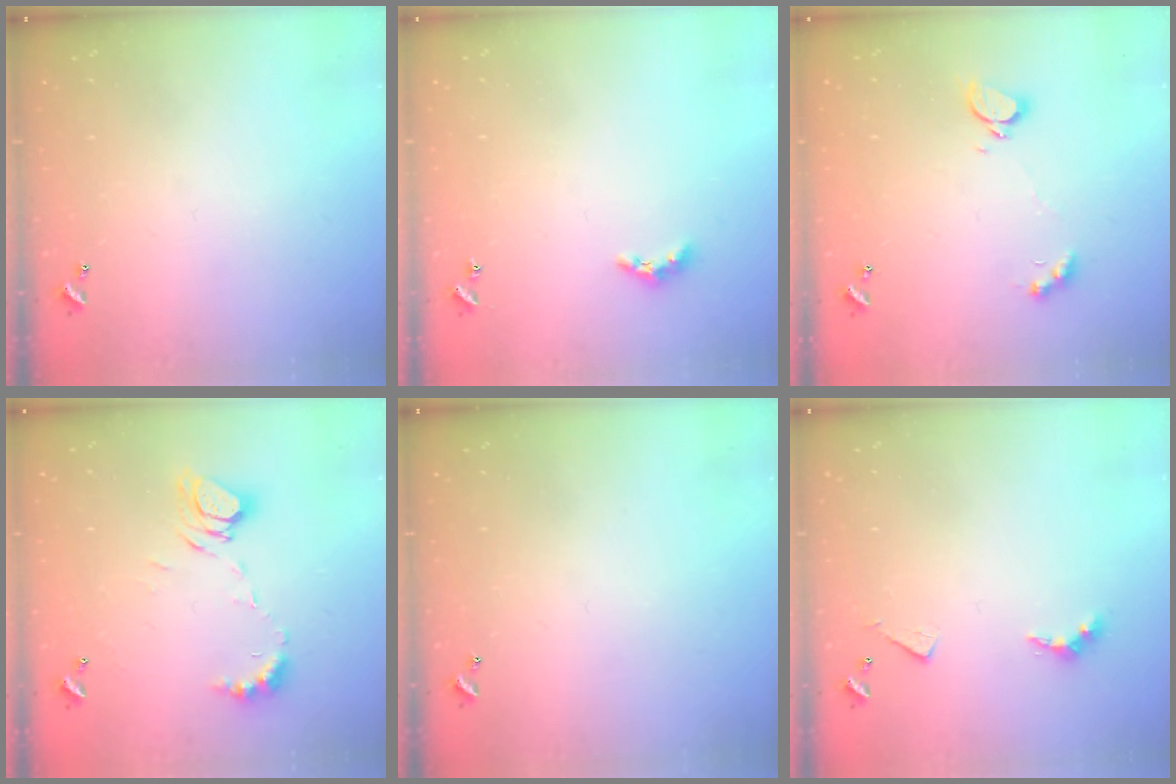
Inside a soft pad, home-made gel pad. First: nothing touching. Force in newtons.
{"total": 3.3, "press": 3.3, "slide": 0.6}
{"total": 2.5, "press": 2.4, "slide": 0.5}
{"total": 8.4, "press": 8.4, "slide": 1.0}
{"total": 0.0}
{"total": 4.5, "press": 4.5, "slide": 0.8}